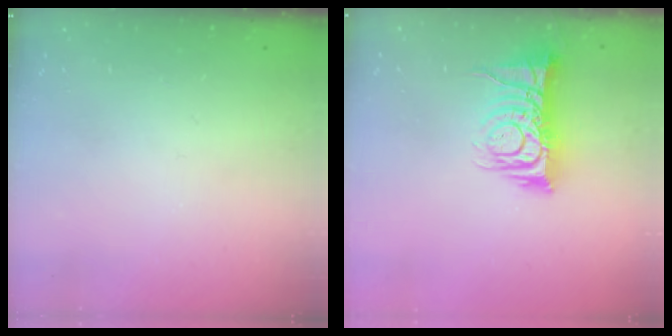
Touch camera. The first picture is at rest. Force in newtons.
{"total": 10.8, "press": 10.8, "slide": 0.7}